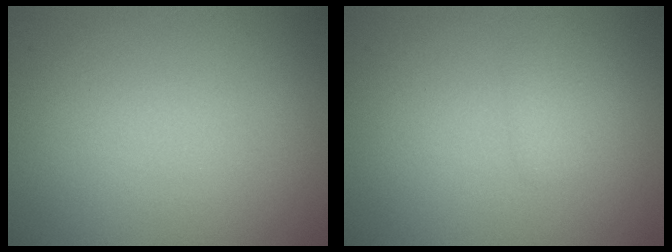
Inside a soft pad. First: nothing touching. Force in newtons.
{"total": 0.9, "press": 0.9, "slide": 0.1}